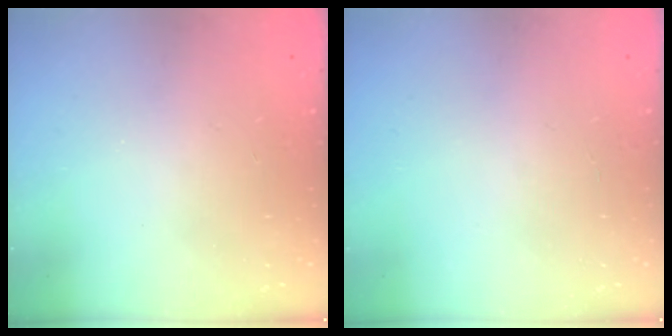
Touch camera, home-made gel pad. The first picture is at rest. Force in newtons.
{"total": 1.8, "press": 1.8, "slide": 0.1}